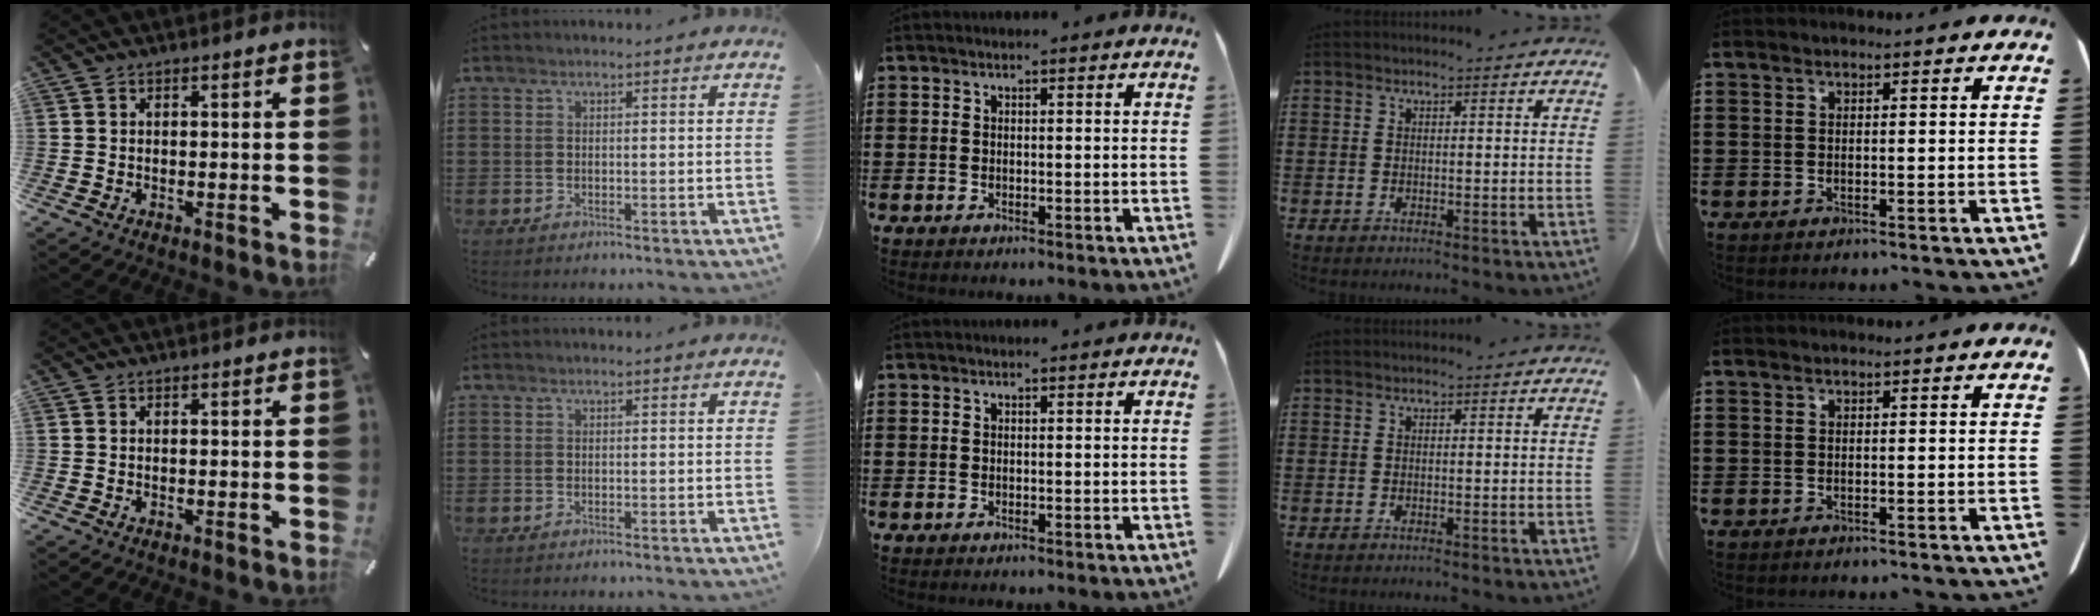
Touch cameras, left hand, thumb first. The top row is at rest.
{}